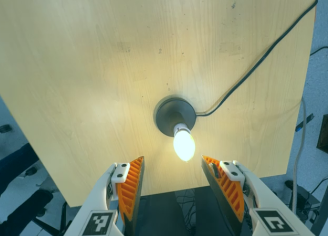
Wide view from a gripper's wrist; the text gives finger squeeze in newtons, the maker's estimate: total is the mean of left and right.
{"total": 0.0}